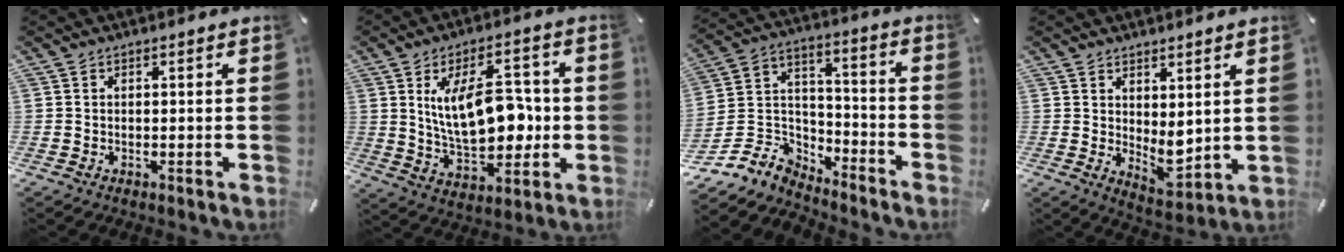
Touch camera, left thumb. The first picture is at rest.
{"total": 17.2, "force": [1.8, 9.4, 14.2], "torque": [-0.240, 0.002, 0.030]}
{"total": 9.6, "force": [-7.6, 5.9, 1.0], "torque": [-0.027, 0.021, -0.140]}
{"total": 5.3, "force": [1.7, 3.6, 3.5], "torque": [-0.031, -0.021, 0.036]}